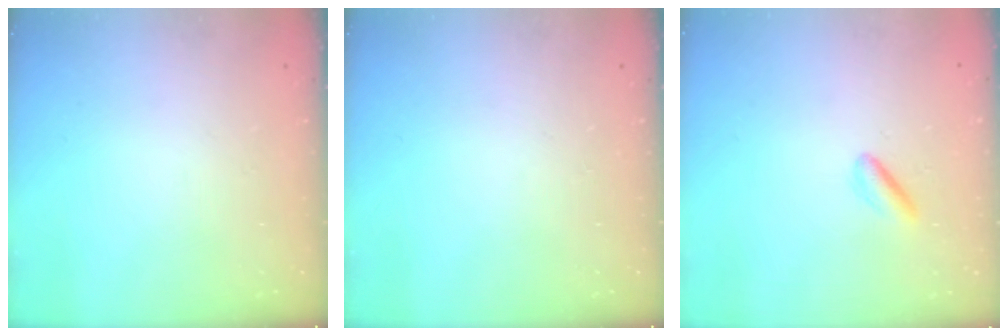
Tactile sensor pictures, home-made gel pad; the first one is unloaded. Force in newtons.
{"total": 0.0}
{"total": 2.9, "press": 2.7, "slide": 1.1}